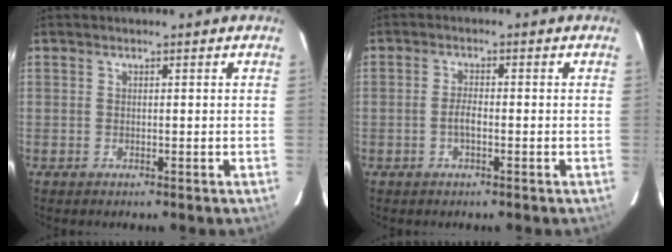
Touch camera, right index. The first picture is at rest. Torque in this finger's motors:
{"motor_torque": [0.31, -0.14, 0.19, 0.05]}